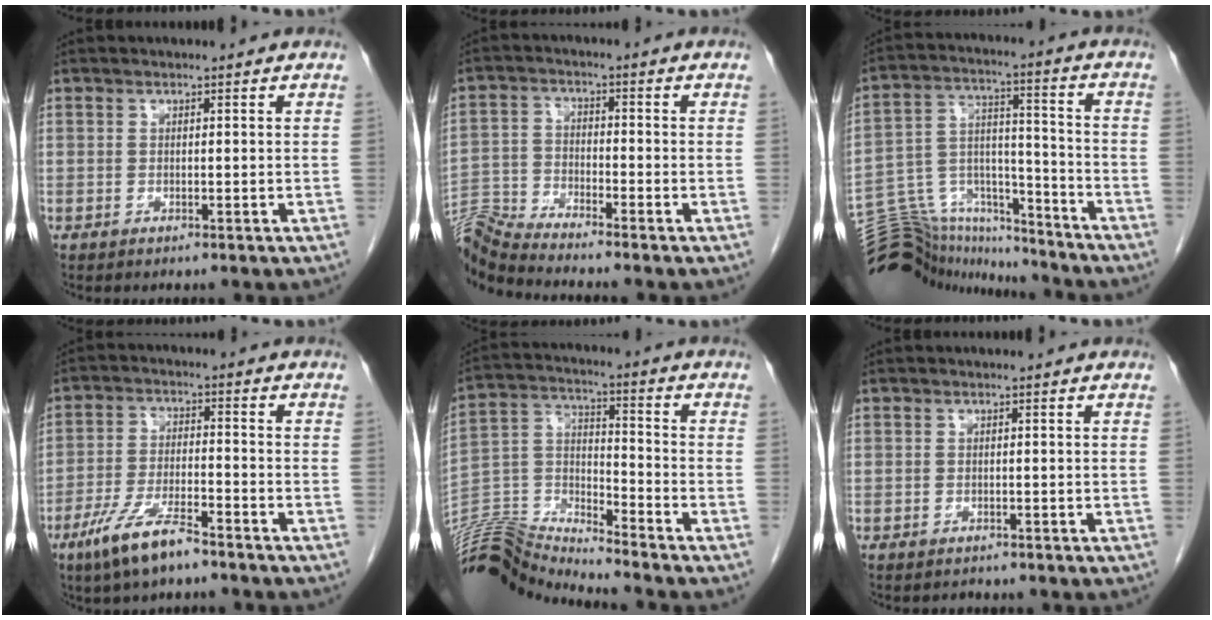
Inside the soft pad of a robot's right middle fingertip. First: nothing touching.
{"total": 8.6, "force": [-8.3, -2.0, 1.3], "torque": [-0.029, -0.007, -0.161]}
{"total": 18.6, "force": [-17.6, 5.2, 2.9], "torque": [-0.076, 0.056, -0.279]}
{"total": 8.5, "force": [-6.0, 1.6, 5.9], "torque": [-0.121, -0.013, -0.111]}
{"total": 12.7, "force": [-12.6, -1.1, 0.9], "torque": [-0.022, 0.045, -0.244]}
{"total": 0.9, "force": [-0.6, 0.5, -0.2], "torque": [-0.008, 0.001, -0.012]}